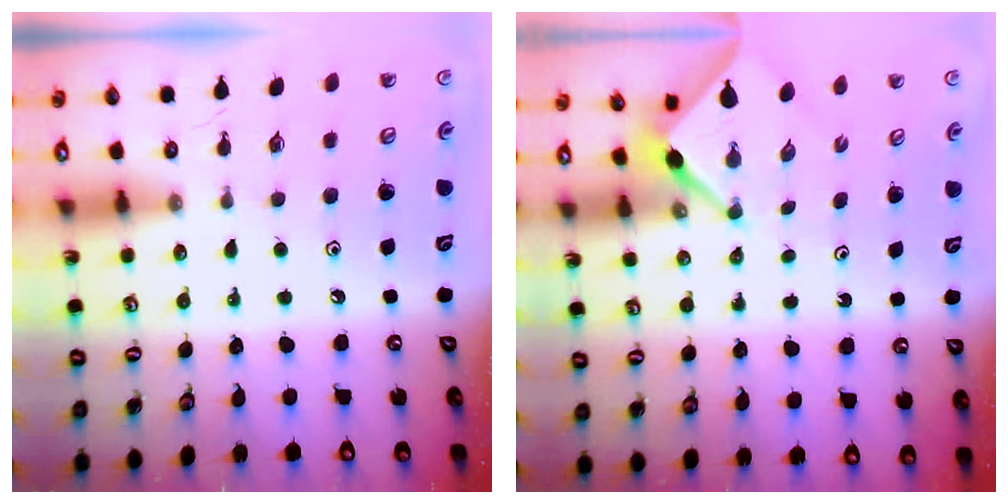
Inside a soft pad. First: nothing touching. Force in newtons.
{"total": 3.2, "press": 3.2, "slide": 0.3}